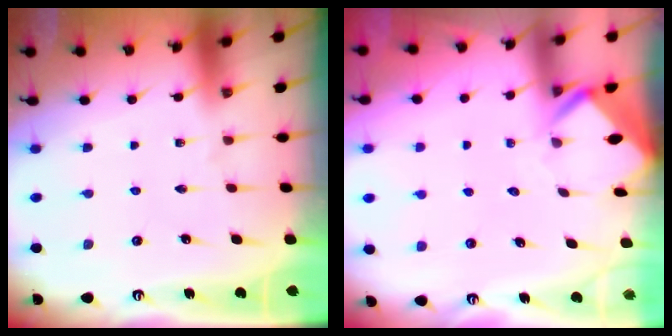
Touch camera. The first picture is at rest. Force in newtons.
{"total": 3.0, "press": 3.0, "slide": 0.2}